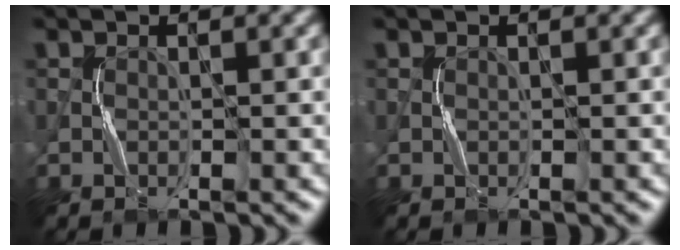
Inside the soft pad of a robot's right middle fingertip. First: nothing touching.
{"total": 0.0}